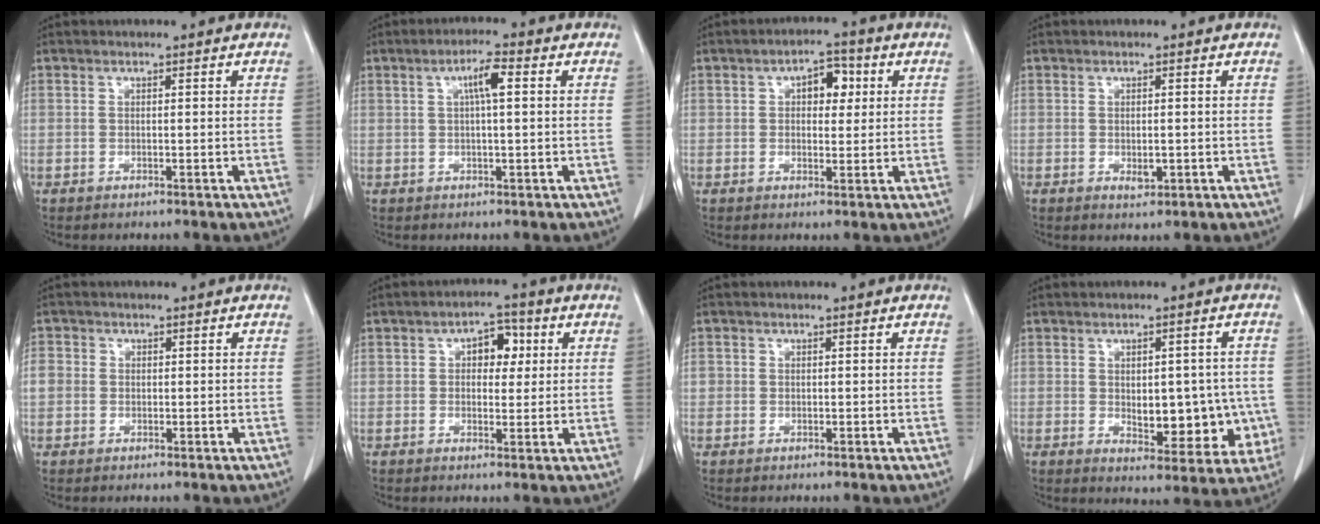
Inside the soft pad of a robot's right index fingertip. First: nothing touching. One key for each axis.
{"total": 4.0, "fx": 1.0, "fy": 0.5, "fz": 3.9, "tx": -0.070, "ty": 0.009, "tz": 0.017}
{"total": 5.0, "fx": 1.4, "fy": 2.8, "fz": 3.9, "tx": -0.055, "ty": 0.016, "tz": 0.019}
{"total": 1.7, "fx": -0.4, "fy": 0.9, "fz": 1.4, "tx": -0.024, "ty": -0.003, "tz": -0.001}
{"total": 4.9, "fx": 0.3, "fy": 4.6, "fz": 1.7, "tx": -0.050, "ty": 0.019, "tz": 0.008}
{"total": 5.1, "fx": 1.3, "fy": 3.1, "fz": 3.8, "tx": -0.052, "ty": 0.017, "tz": 0.019}
{"total": 1.2, "fx": 0.1, "fy": 1.2, "fz": 0.2, "tx": 0.010, "ty": 0.005, "tz": -0.002}
{"total": 10.4, "fx": -1.2, "fy": 5.7, "fz": 8.7, "tx": -0.096, "ty": 0.011, "tz": 0.003}